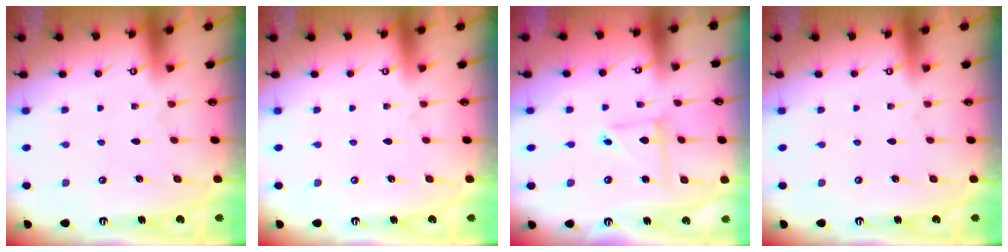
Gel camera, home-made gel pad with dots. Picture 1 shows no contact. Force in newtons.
{"total": 0.0}
{"total": 5.0, "press": 5.0, "slide": 0.4}
{"total": 0.0}